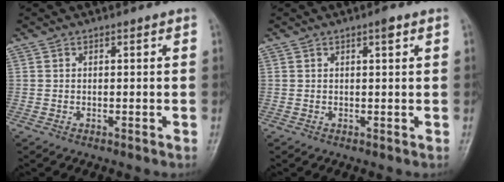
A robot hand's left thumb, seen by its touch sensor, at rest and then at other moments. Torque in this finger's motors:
{"motor_torque": [0.52, 0.16, 0.16, -0.32, 0.00]}